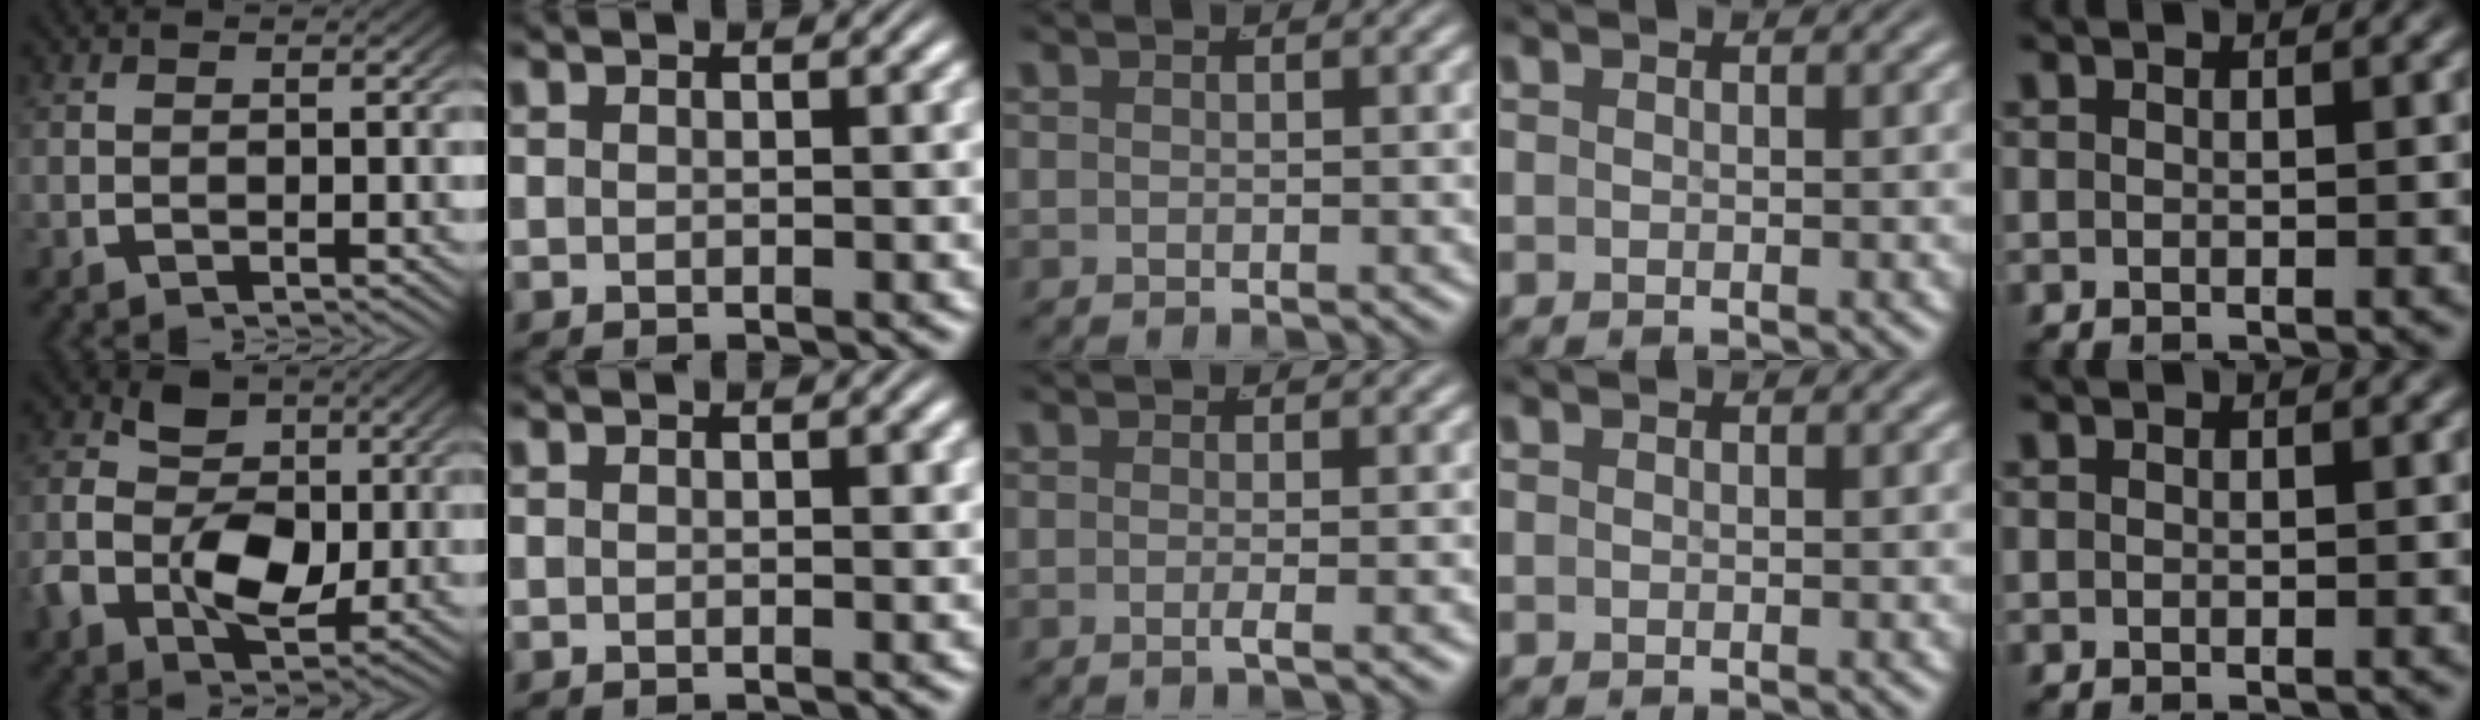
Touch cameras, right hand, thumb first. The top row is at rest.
{"thumb": {"total": 9.1, "force": [-0.2, 6.9, 6.0], "torque": [-0.121, -0.029, -0.004]}, "middle": {"total": 1.1, "force": [-0.5, -0.6, 0.8], "torque": [-0.014, -0.002, -0.010]}}